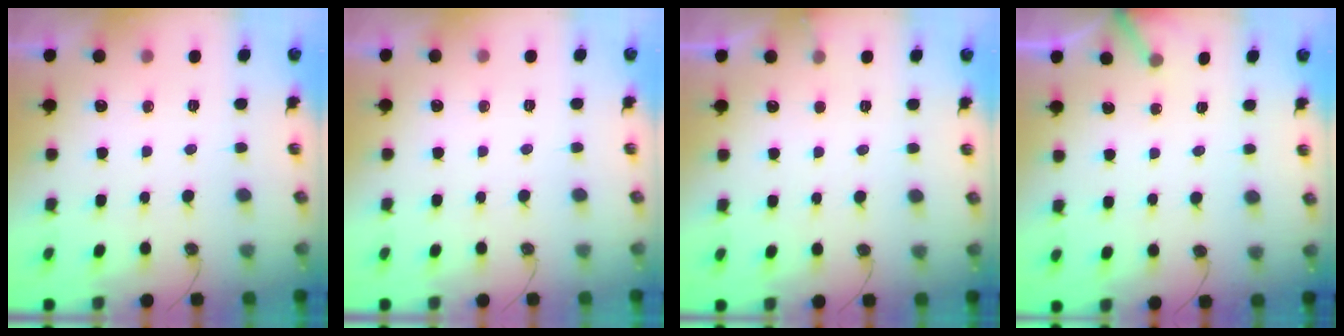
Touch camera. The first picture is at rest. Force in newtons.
{"total": 0.0}
{"total": 4.6, "press": 4.6, "slide": 0.3}
{"total": 2.5, "press": 2.5, "slide": 0.1}